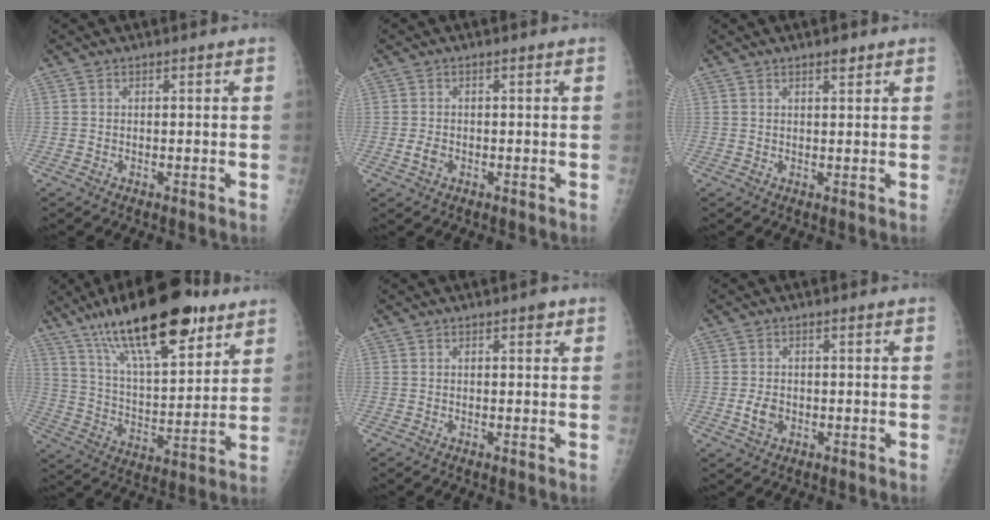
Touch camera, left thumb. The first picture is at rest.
{"total": 1.9, "force": [-0.6, 1.3, 1.2], "torque": [-0.023, 0.001, -0.010]}
{"total": 1.7, "force": [1.3, 0.6, 1.0], "torque": [-0.010, -0.008, 0.019]}
{"total": 24.2, "force": [15.2, 8.3, 16.9], "torque": [-0.253, -0.048, 0.257]}
{"total": 1.4, "force": [0.8, 0.6, 0.9], "torque": [-0.005, -0.001, 0.007]}
{"total": 3.0, "force": [-0.6, 2.2, 2.0], "torque": [-0.032, 0.001, -0.009]}